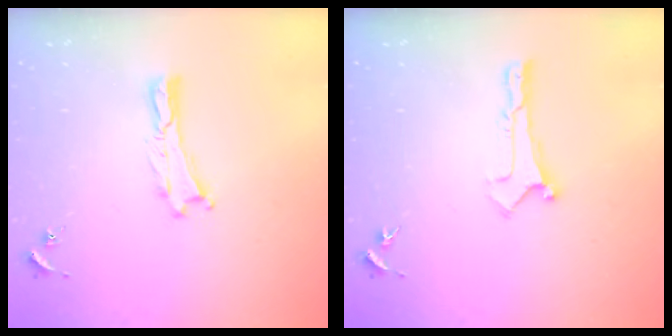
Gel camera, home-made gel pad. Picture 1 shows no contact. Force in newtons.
{"total": 0.0}